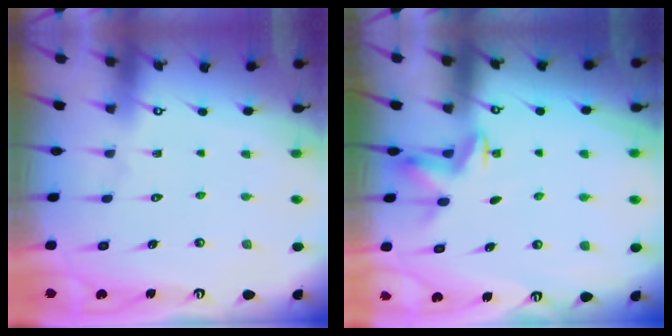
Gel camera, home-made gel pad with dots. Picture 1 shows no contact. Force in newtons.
{"total": 3.7, "press": 3.6, "slide": 0.9}